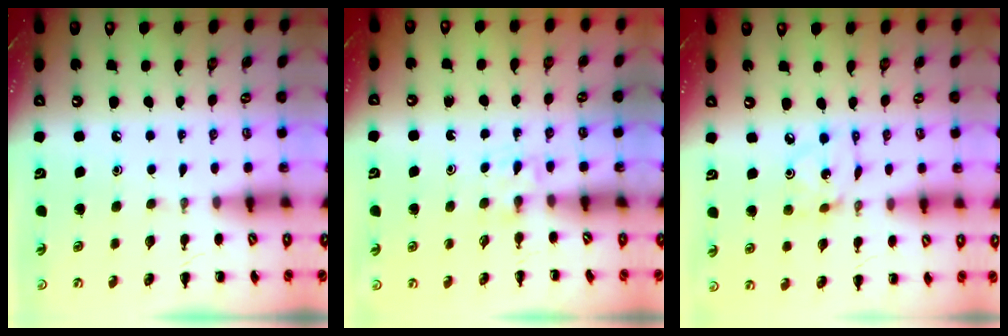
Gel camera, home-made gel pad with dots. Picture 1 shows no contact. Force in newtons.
{"total": 2.2, "press": 2.0, "slide": 0.9}
{"total": 2.4, "press": 2.4, "slide": 0.4}